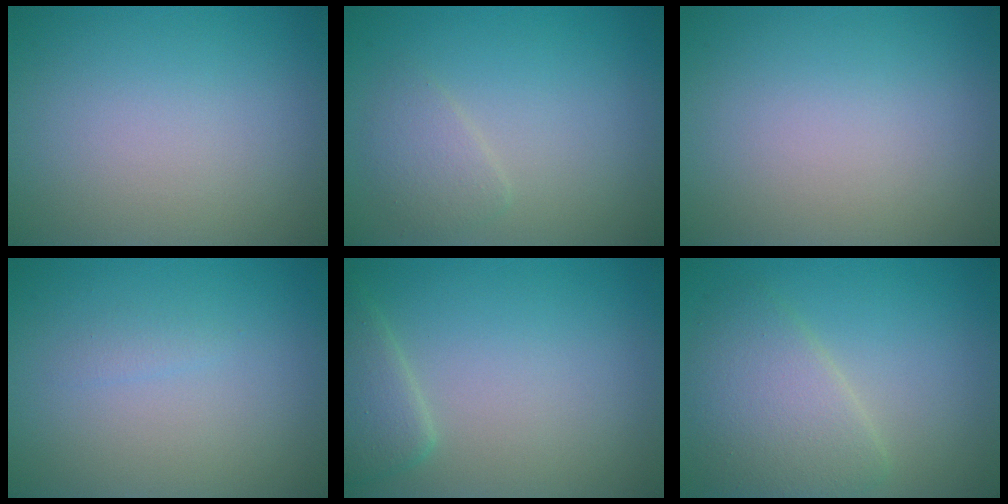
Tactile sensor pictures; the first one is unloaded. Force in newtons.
{"total": 1.7, "press": 1.7, "slide": 0.1}
{"total": 0.0}
{"total": 0.7, "press": 0.7, "slide": 0.0}
{"total": 2.5, "press": 2.5, "slide": 0.3}
{"total": 4.7, "press": 4.7, "slide": 0.2}